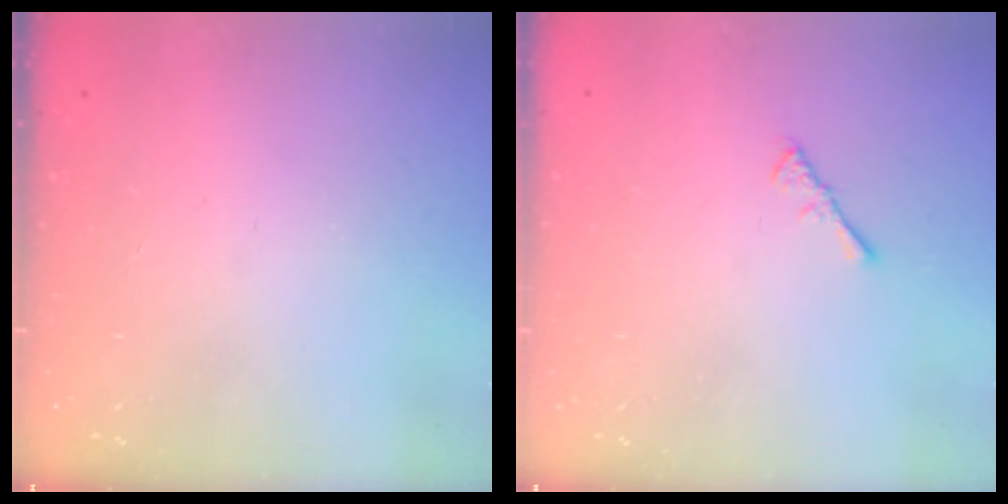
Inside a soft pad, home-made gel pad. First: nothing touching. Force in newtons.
{"total": 2.2, "press": 2.1, "slide": 0.5}